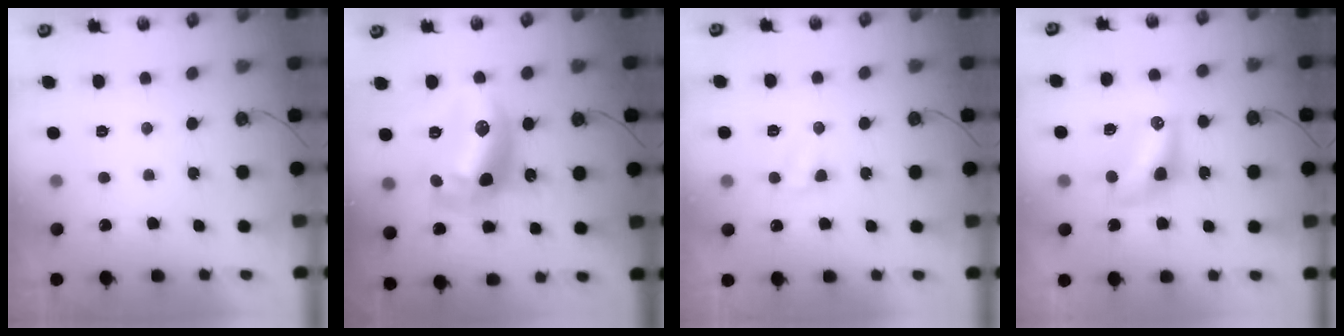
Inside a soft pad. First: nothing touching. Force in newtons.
{"total": 16.1, "press": 16.0, "slide": 1.0}
{"total": 3.5, "press": 3.4, "slide": 0.6}
{"total": 8.5, "press": 8.5, "slide": 0.8}